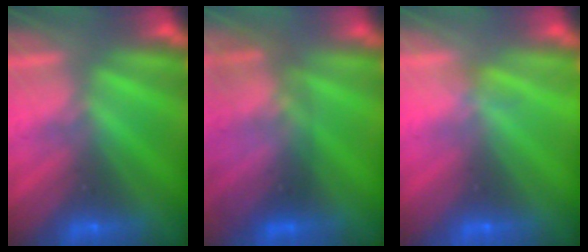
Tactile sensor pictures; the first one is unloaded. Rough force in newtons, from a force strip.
{"total": 2.8}
{"total": 3.6}